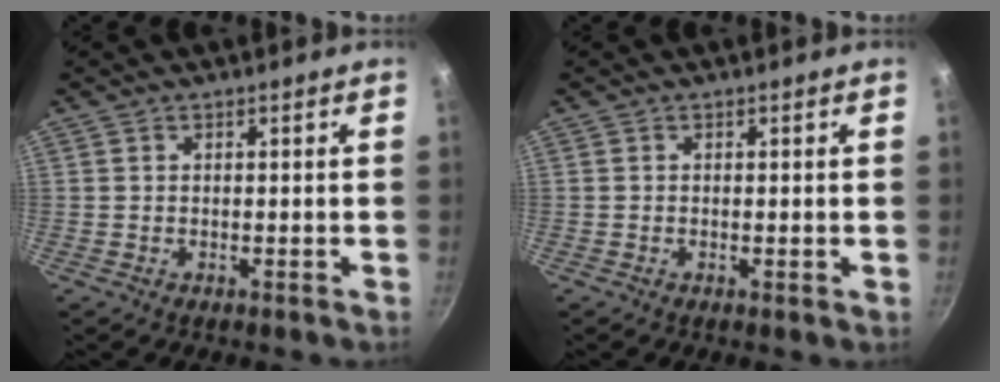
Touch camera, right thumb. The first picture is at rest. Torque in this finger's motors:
{"motor_torque": [-0.21, -0.07, -0.13, 0.01, -0.05]}